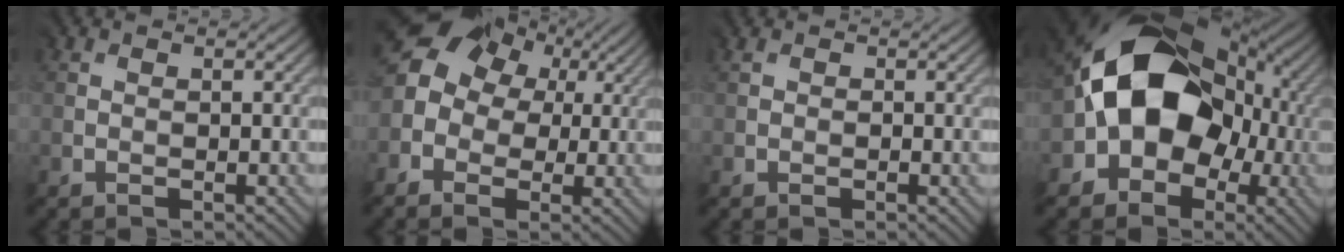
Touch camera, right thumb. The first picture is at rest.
{"total": 11.4, "force": [1.3, 10.2, 5.1], "torque": [-0.151, 0.012, 0.001]}
{"total": 0.5, "force": [0.3, 0.5, 0.1], "torque": [-0.003, 0.000, 0.003]}
{"total": 15.3, "force": [-0.9, 12.3, 9.1], "torque": [-0.139, -0.006, -0.025]}